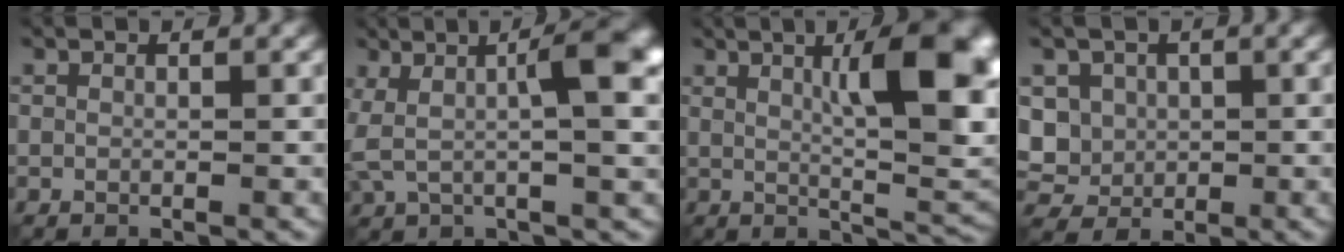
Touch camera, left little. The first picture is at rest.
{"total": 6.8, "force": [1.0, 1.7, 6.5], "torque": [-0.116, 0.011, 0.015]}
{"total": 11.4, "force": [3.0, 2.8, 10.7], "torque": [-0.135, 0.008, 0.050]}
{"total": 5.2, "force": [1.0, 4.7, 1.8], "torque": [-0.041, 0.010, 0.018]}